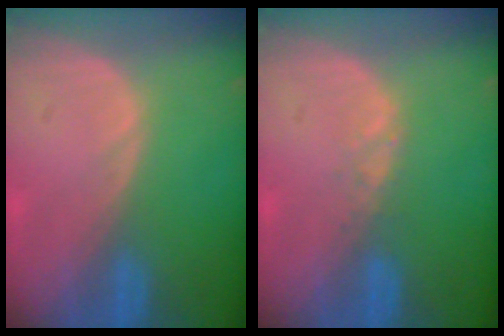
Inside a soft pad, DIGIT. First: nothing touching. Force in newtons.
{"total": 1.0, "press": 1.0, "slide": 0.2}